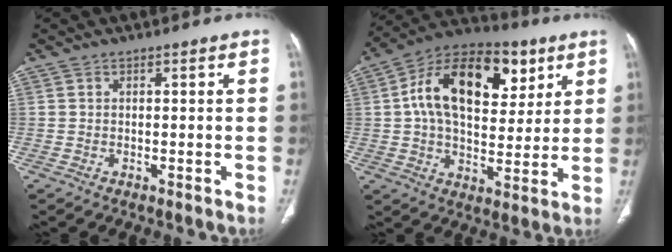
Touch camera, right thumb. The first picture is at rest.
{"total": 21.4, "force": [6.7, 12.9, 15.8], "torque": [-0.224, 0.004, 0.100]}